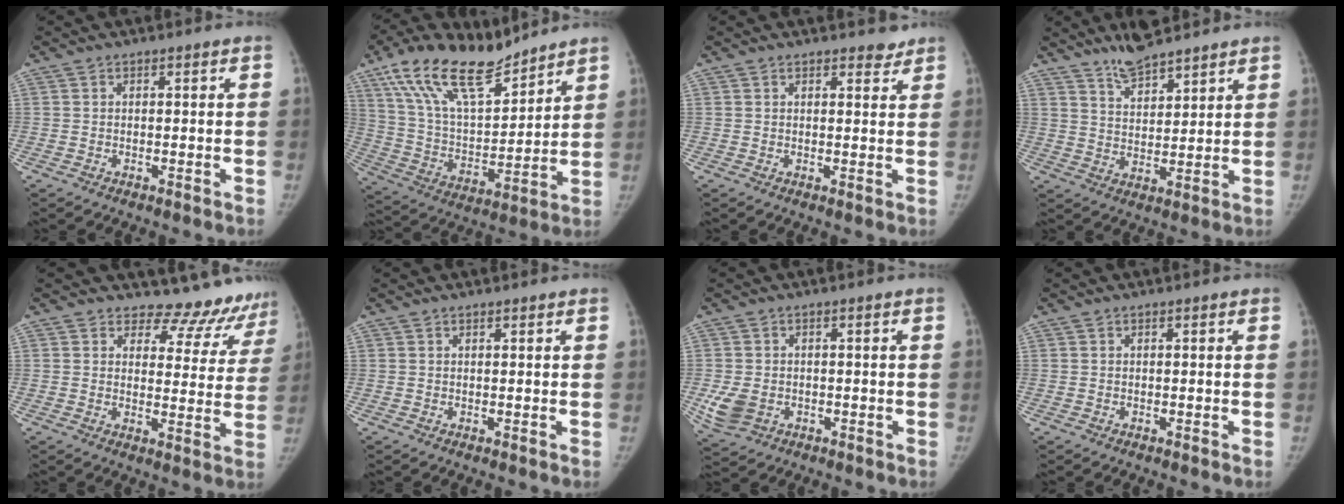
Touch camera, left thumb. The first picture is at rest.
{"total": 19.5, "force": [14.2, 7.3, 11.0], "torque": [-0.173, -0.054, 0.266]}
{"total": 3.1, "force": [2.7, 1.2, 0.9], "torque": [0.010, -0.013, 0.030]}
{"total": 7.8, "force": [6.7, 1.9, 3.5], "torque": [-0.051, -0.038, 0.128]}
{"total": 11.9, "force": [11.2, 4.1, 0.4], "torque": [0.046, -0.096, 0.117]}
{"total": 0.6, "force": [0.6, 0.1, 0.3], "torque": [-0.007, -0.003, 0.010]}
{"total": 5.4, "force": [-1.1, 4.1, 3.3], "torque": [-0.071, -0.004, -0.010]}
{"total": 0.0}